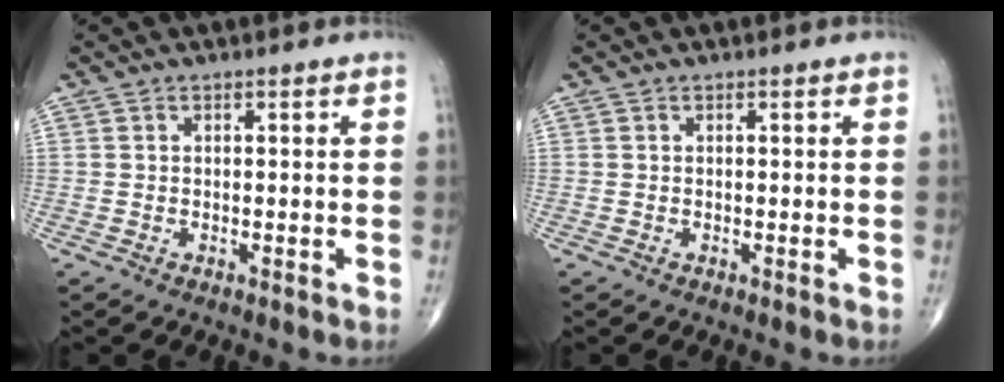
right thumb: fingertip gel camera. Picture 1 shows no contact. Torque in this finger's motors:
{"motor_torque": [-0.01, 0.01, 0.03, -0.03, 0.00]}